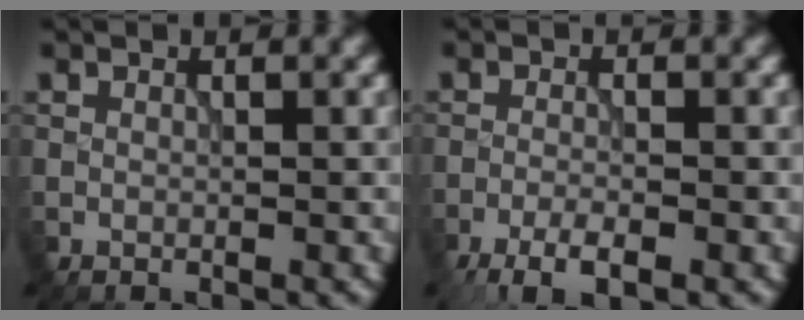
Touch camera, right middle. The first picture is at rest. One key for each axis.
{"total": 3.7, "fx": -2.6, "fy": 0.8, "fz": 2.6, "tx": -0.049, "ty": -0.005, "tz": -0.048}